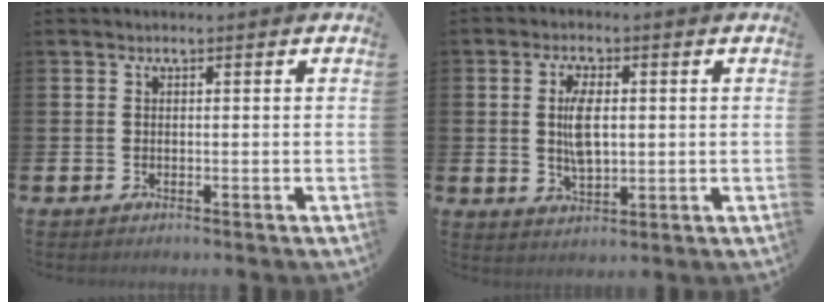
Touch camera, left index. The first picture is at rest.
{"total": 5.1, "force": [0.8, 2.6, 4.4], "torque": [-0.077, 0.006, 0.009]}